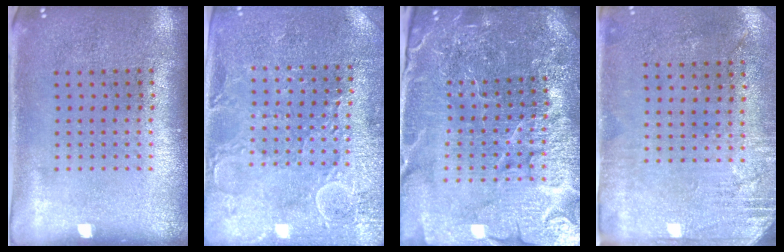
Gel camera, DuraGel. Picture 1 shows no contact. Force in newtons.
{"total": 2.9, "press": 2.9, "slide": 0.4}
{"total": 5.8, "press": 5.2, "slide": 2.6}
{"total": 2.7, "press": 2.3, "slide": 1.4}